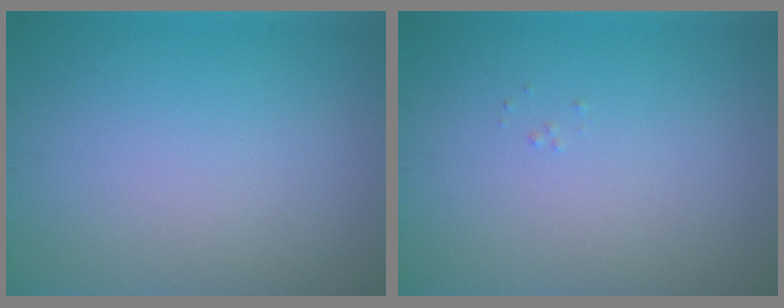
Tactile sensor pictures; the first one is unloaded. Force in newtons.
{"total": 0.0}